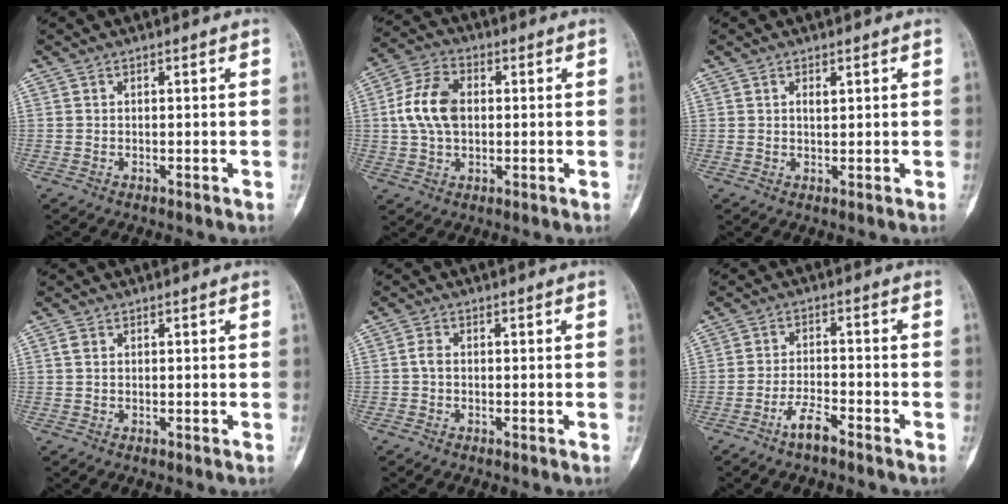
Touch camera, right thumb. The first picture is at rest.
{"total": 10.4, "force": [0.8, 6.8, 7.8], "torque": [-0.146, 0.018, 0.012]}
{"total": 1.3, "force": [0.7, 0.9, 0.7], "torque": [-0.009, -0.002, 0.013]}
{"total": 1.1, "force": [0.3, 0.8, 0.7], "torque": [-0.012, 0.002, 0.004]}
{"total": 1.6, "force": [-0.4, 1.2, 1.0], "torque": [-0.014, 0.004, -0.012]}
{"total": 4.4, "force": [-3.2, 1.4, 2.6], "torque": [-0.051, 0.022, -0.062]}